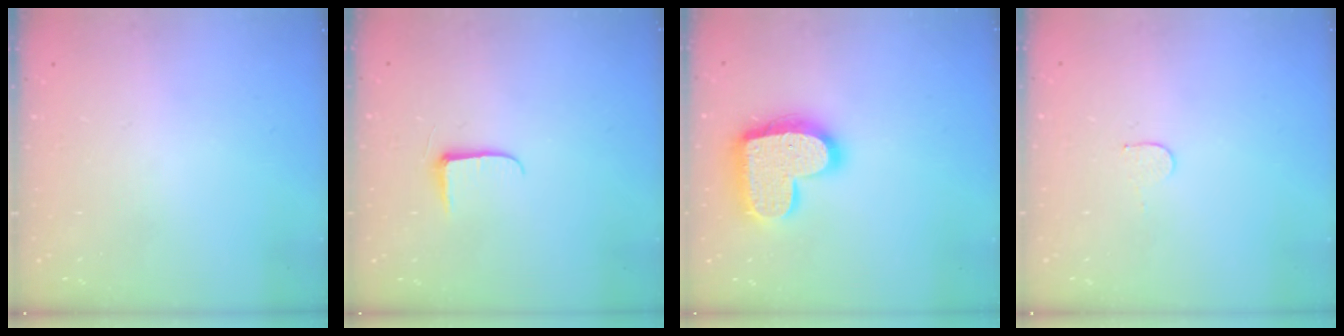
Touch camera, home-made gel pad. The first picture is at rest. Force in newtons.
{"total": 5.8, "press": 5.8, "slide": 0.9}
{"total": 18.1, "press": 18.1, "slide": 1.1}
{"total": 3.4, "press": 3.4, "slide": 0.2}